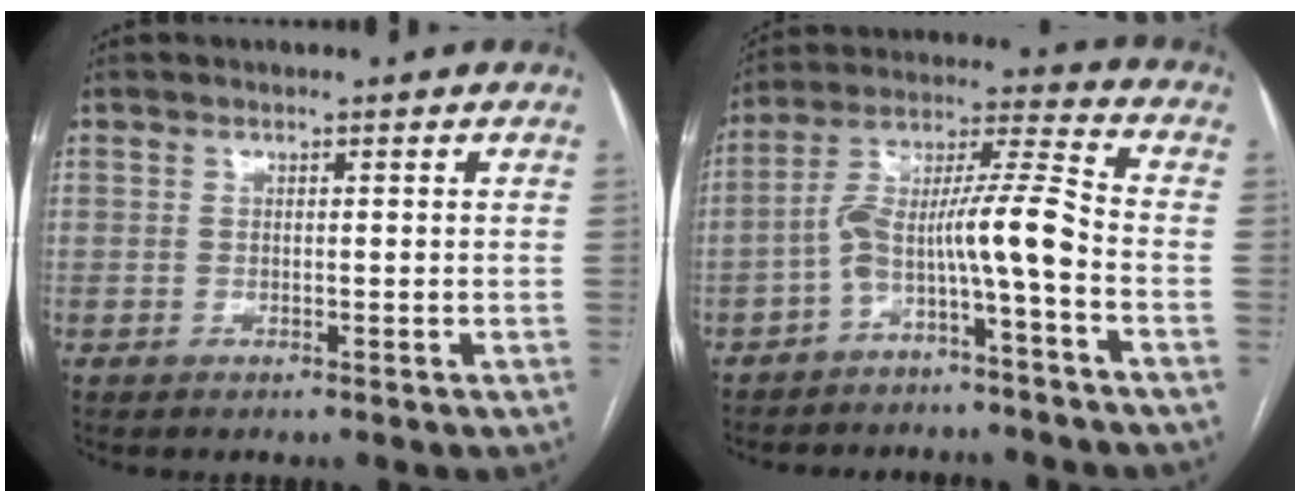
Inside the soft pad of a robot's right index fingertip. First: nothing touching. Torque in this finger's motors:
{"motor_torque": [1.09, -0.41, 0.42, 0.17]}